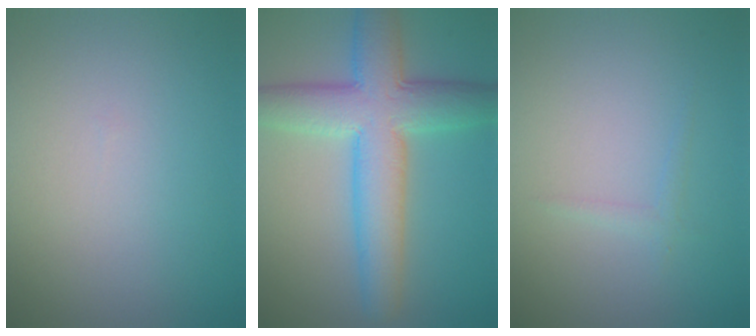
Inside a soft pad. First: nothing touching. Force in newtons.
{"total": 8.2, "press": 8.2, "slide": 0.3}
{"total": 0.8, "press": 0.8, "slide": 0.1}